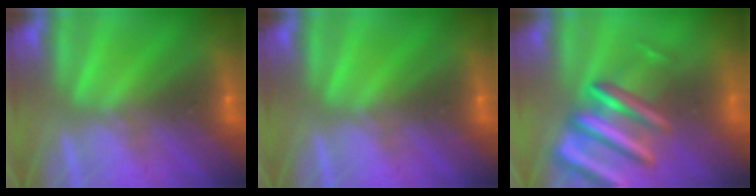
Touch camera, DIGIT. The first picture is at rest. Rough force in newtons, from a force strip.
{"total": 0.0}
{"total": 9.6}